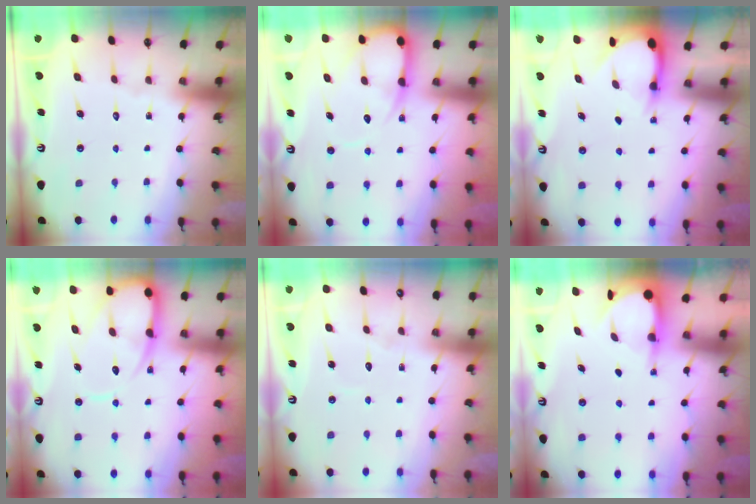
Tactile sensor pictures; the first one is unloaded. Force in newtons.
{"total": 8.6, "press": 8.6, "slide": 0.9}
{"total": 3.5, "press": 3.5, "slide": 0.2}
{"total": 12.1, "press": 12.0, "slide": 1.3}
{"total": 3.5, "press": 3.5, "slide": 0.5}
{"total": 3.9, "press": 3.9, "slide": 0.3}